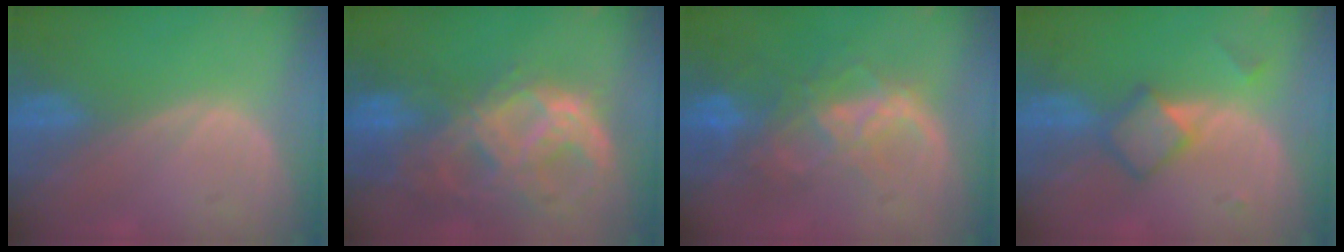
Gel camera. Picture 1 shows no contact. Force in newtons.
{"total": 11.3, "press": 9.6, "slide": 6.1}
{"total": 8.8, "press": 7.5, "slide": 4.7}
{"total": 4.7, "press": 4.6, "slide": 0.6}